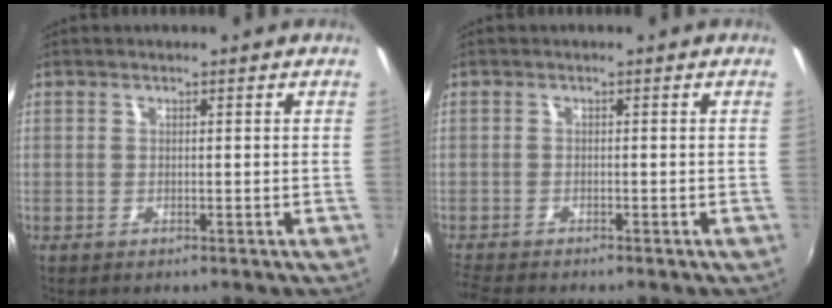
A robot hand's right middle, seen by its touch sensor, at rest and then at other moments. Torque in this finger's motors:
{"motor_torque": [0.06, -0.16, 0.05, 0.01]}